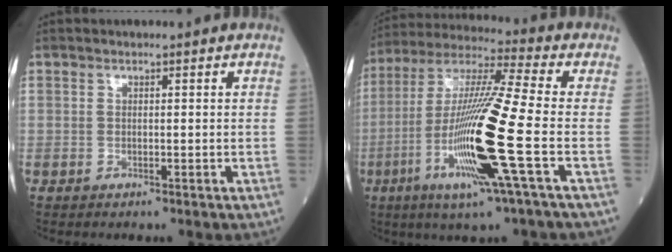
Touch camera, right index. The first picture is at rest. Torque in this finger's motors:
{"motor_torque": [2.14, 0.00, 1.06, 0.21]}